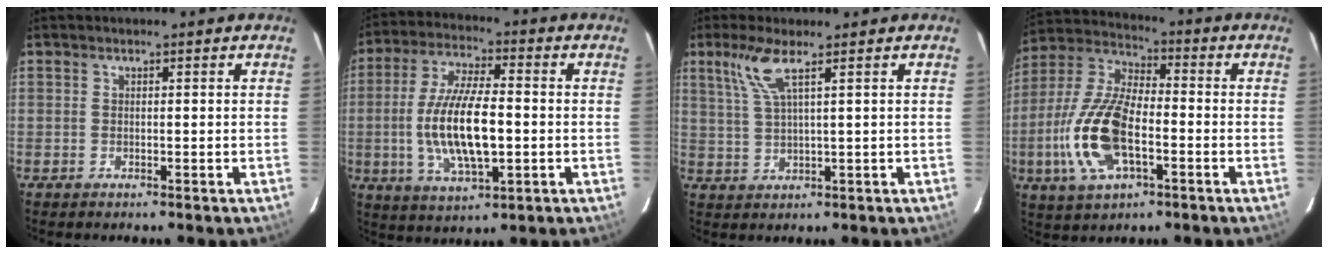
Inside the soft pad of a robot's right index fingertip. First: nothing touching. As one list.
[{"total": 14.8, "force": [-1.8, 5.1, 13.8], "torque": [-0.275, -0.004, -0.028]}, {"total": 5.5, "force": [3.0, 0.1, 4.6], "torque": [-0.101, 0.001, 0.068]}, {"total": 16.6, "force": [-4.6, 7.4, 14.2], "torque": [-0.312, -0.002, -0.088]}]